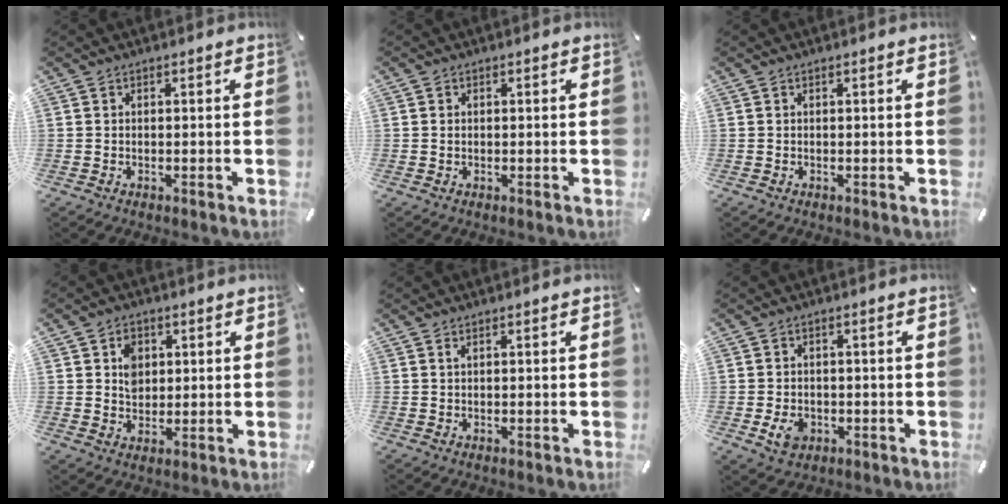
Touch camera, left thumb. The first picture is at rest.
{"total": 0.7, "force": [0.0, 0.5, 0.5], "torque": [-0.010, 0.003, -0.001]}
{"total": 0.0}
{"total": 5.1, "force": [1.3, 4.4, 2.2], "torque": [-0.030, -0.001, 0.019]}
{"total": 0.5, "force": [0.2, 0.0, 0.5], "torque": [-0.008, -0.001, 0.004]}
{"total": 4.6, "force": [-1.3, 3.5, 2.6], "torque": [-0.048, -0.001, -0.024]}